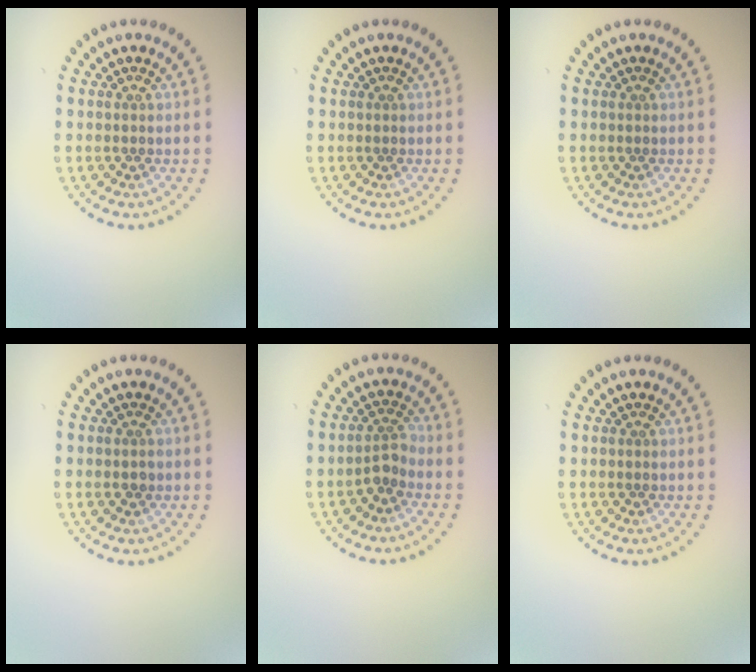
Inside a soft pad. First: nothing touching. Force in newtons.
{"total": 0.0}
{"total": 0.0}
{"total": 0.7, "press": 0.7, "slide": 0.0}
{"total": 1.8, "press": 1.2, "slide": 1.3}
{"total": 0.0}